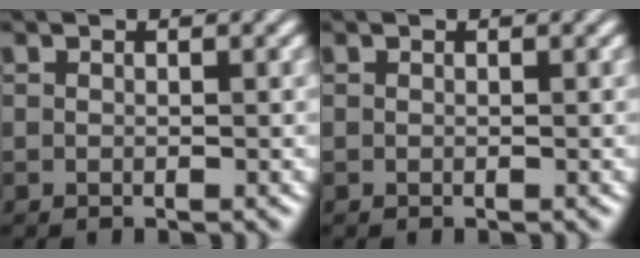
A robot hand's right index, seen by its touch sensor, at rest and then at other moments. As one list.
[{"total": 0.0}]